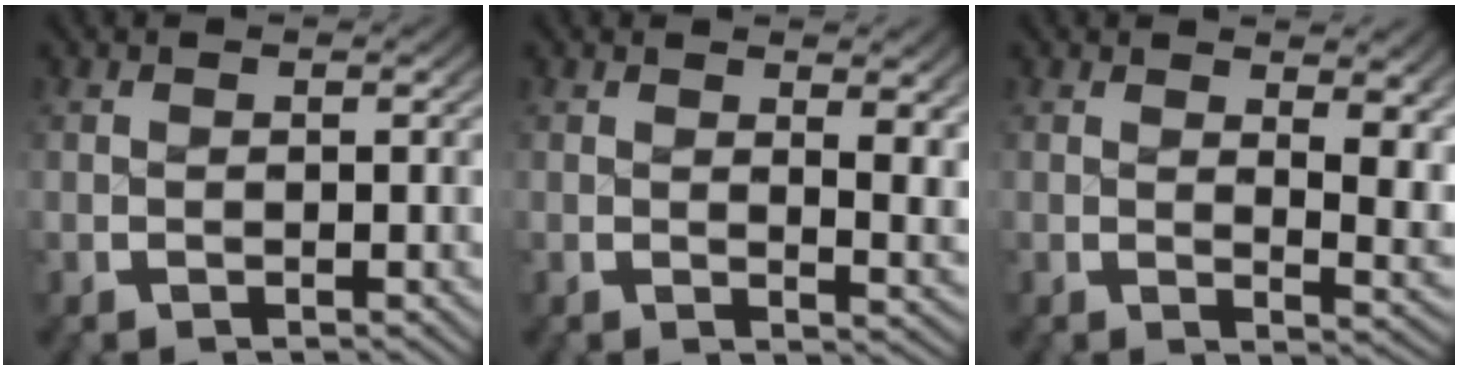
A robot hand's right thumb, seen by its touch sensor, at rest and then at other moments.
{"total": 2.9, "force": [1.4, 0.8, 2.5], "torque": [-0.026, -0.011, 0.021]}
{"total": 4.4, "force": [1.8, 1.7, 3.6], "torque": [-0.033, -0.010, 0.029]}